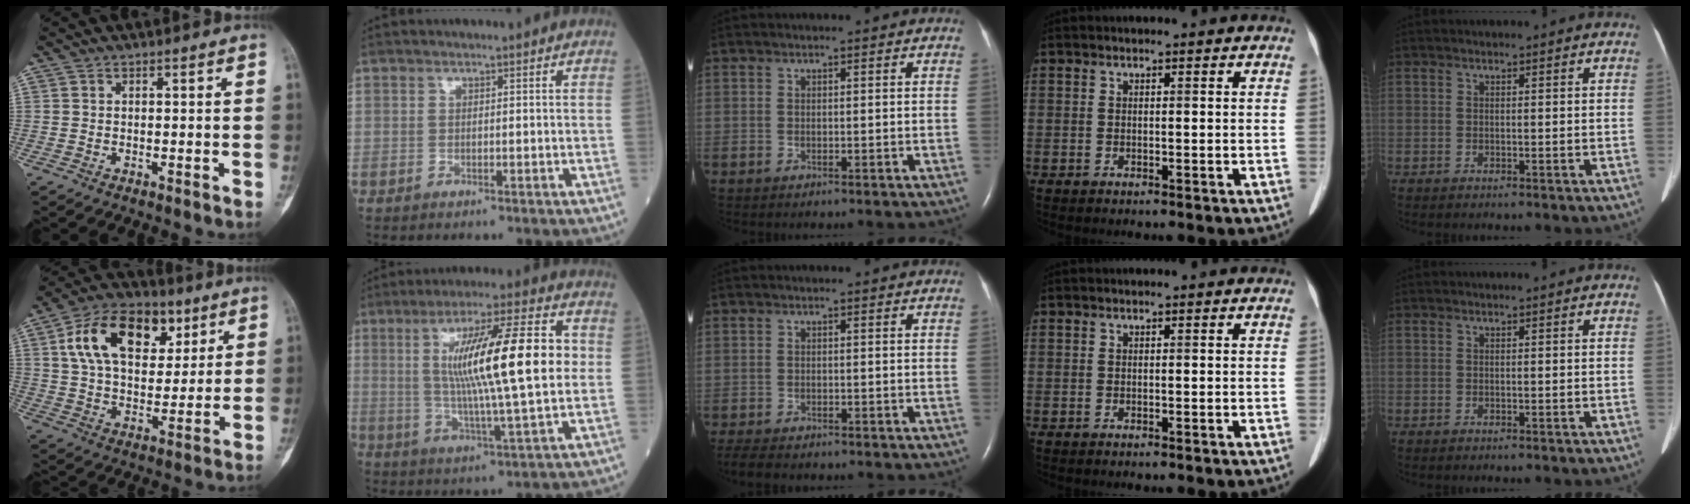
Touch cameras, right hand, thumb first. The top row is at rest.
{"thumb": {"total": 18.5, "force": [7.2, 11.5, 12.6], "torque": [-0.184, -0.008, 0.123]}, "index": {"total": 17.5, "force": [2.3, 1.1, 17.3], "torque": [-0.300, 0.011, 0.036]}, "middle": {"total": 4.1, "force": [-3.5, 0.9, 1.8], "torque": [-0.035, -0.012, -0.054]}}